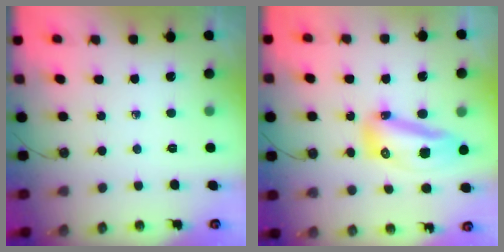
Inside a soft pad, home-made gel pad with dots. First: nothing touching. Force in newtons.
{"total": 12.8, "press": 12.7, "slide": 1.4}